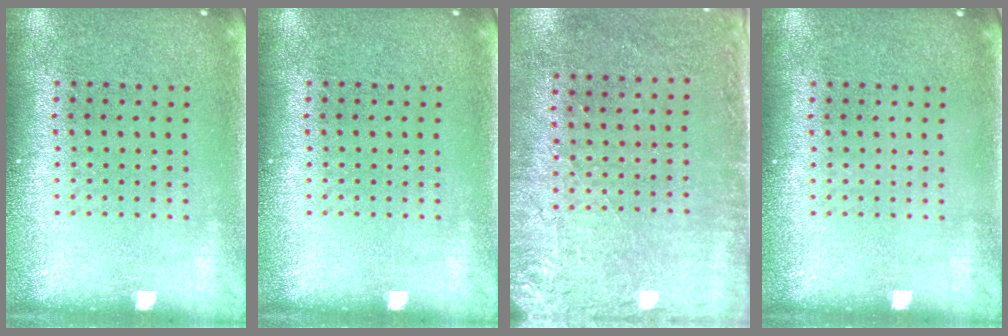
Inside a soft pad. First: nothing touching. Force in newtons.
{"total": 0.0}
{"total": 2.8, "press": 2.3, "slide": 1.6}
{"total": 0.0}